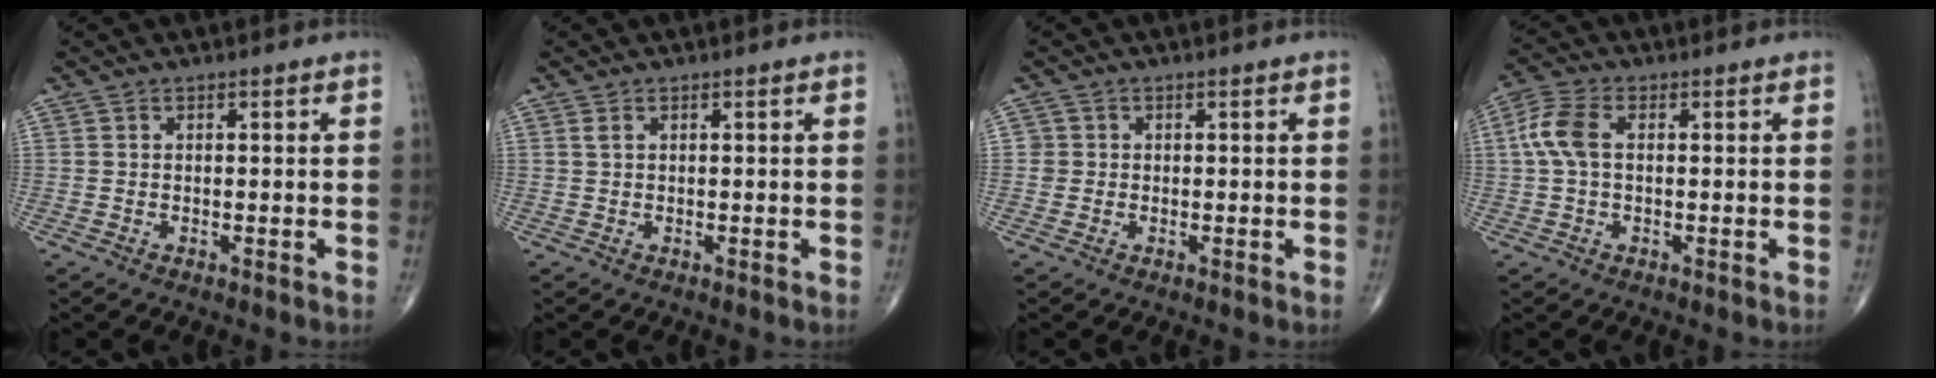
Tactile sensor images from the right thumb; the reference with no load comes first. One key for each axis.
{"total": 0.6, "fx": 0.3, "fy": 0.2, "fz": 0.5, "tx": -0.013, "ty": 0.008, "tz": 0.007}
{"total": 1.4, "fx": 0.0, "fy": 1.4, "fz": 0.0, "tx": 0.010, "ty": 0.005, "tz": -0.002}
{"total": 6.3, "fx": 0.7, "fy": 3.5, "fz": 5.1, "tx": -0.130, "ty": 0.020, "tz": 0.011}